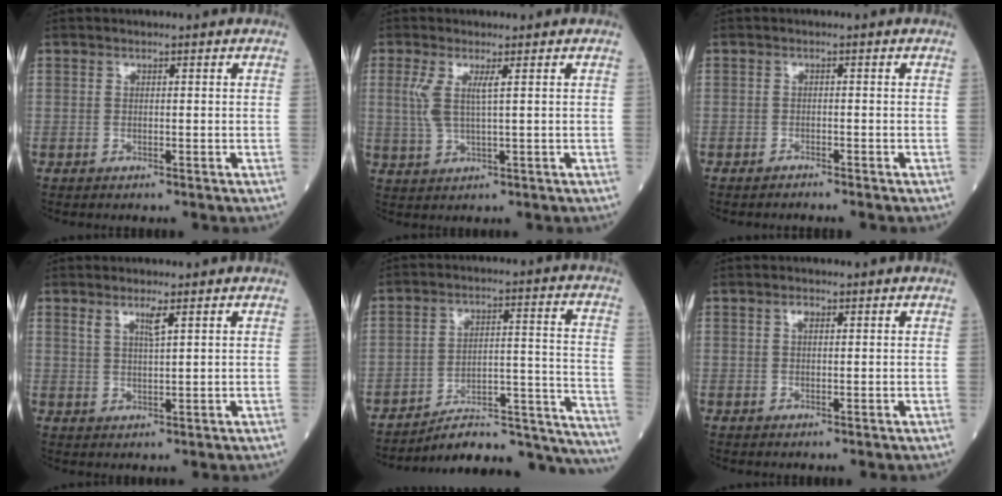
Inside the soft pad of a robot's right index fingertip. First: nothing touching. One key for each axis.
{"total": 4.1, "fx": 1.1, "fy": 0.4, "fz": 3.9, "tx": -0.096, "ty": 0.004, "tz": 0.028}
{"total": 0.9, "fx": -0.9, "fy": 0.0, "fz": 0.0, "tx": -0.003, "ty": -0.002, "tz": -0.016}
{"total": 2.6, "fx": 1.5, "fy": 0.1, "fz": 2.2, "tx": -0.047, "ty": -0.001, "tz": 0.030}
{"total": 22.5, "fx": -21.6, "fy": 1.8, "fz": 6.1, "tx": -0.020, "ty": 0.039, "tz": -0.296}
{"total": 1.1, "fx": 0.5, "fy": 0.5, "fz": 0.8, "tx": -0.017, "ty": 0.001, "tz": 0.006}